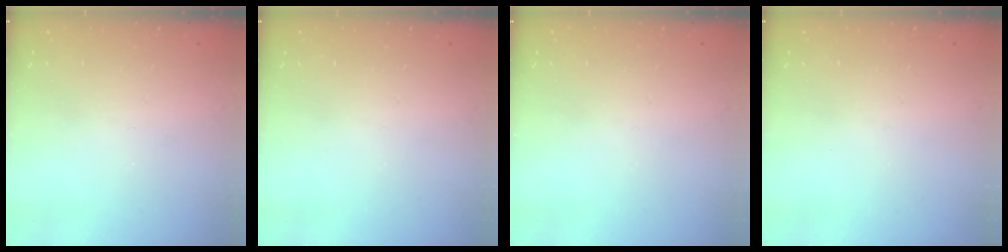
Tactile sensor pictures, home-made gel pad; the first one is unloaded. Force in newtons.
{"total": 0.0}
{"total": 0.0}
{"total": 0.0}